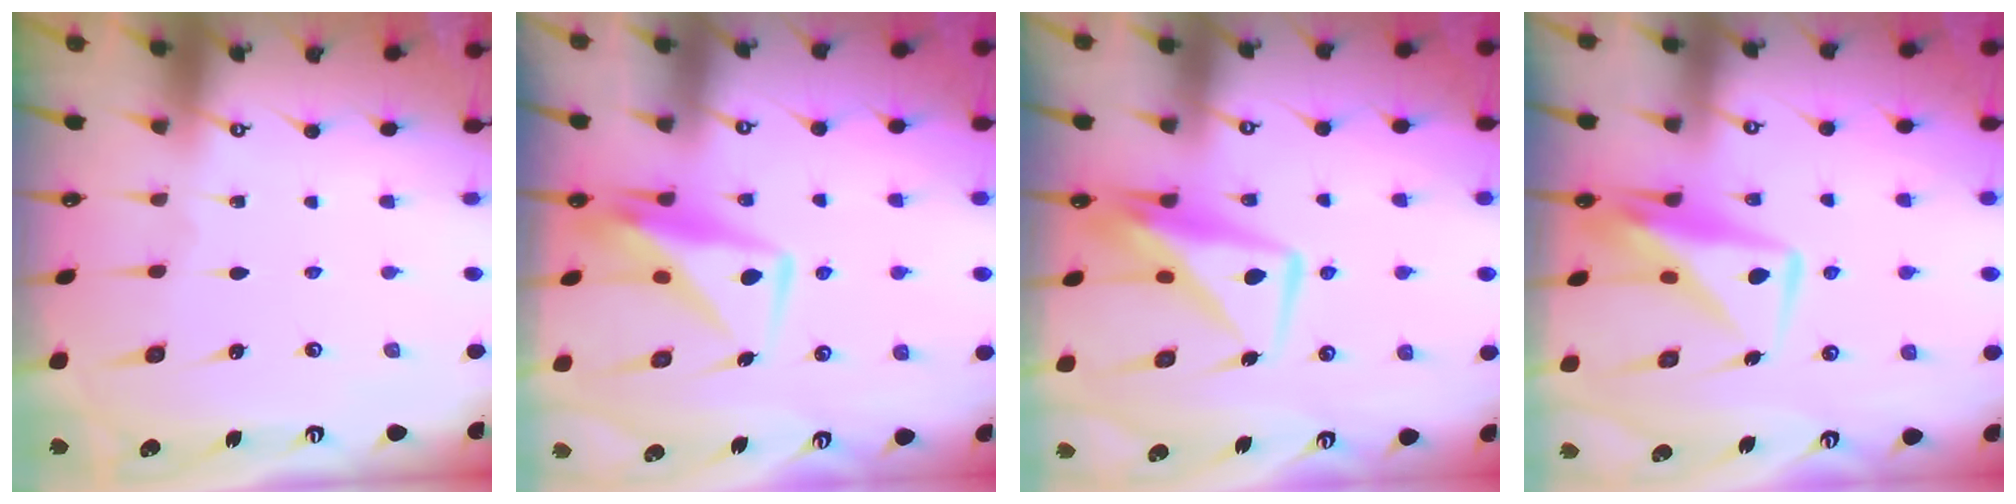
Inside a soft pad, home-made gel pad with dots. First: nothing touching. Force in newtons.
{"total": 10.0, "press": 10.0, "slide": 0.8}
{"total": 8.8, "press": 8.7, "slide": 0.9}
{"total": 10.4, "press": 10.3, "slide": 0.7}